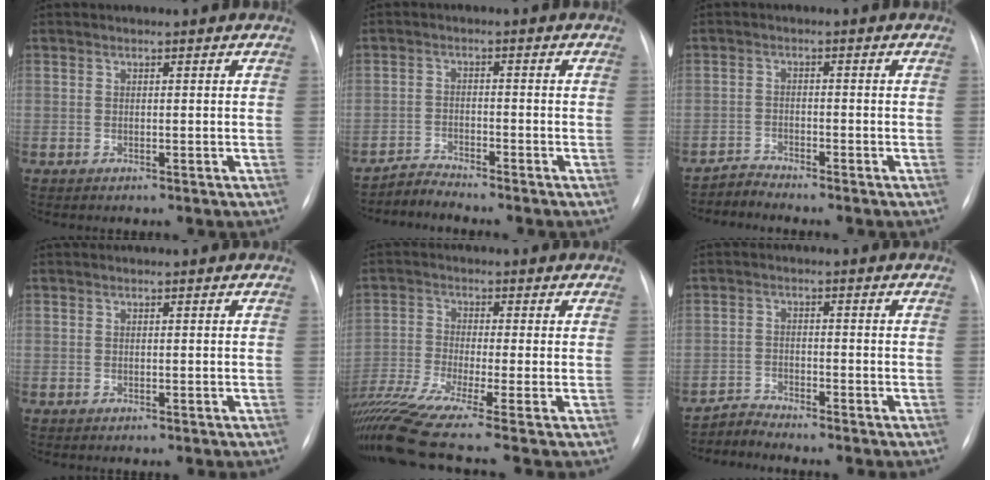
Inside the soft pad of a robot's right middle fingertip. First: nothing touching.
{"total": 2.7, "force": [-2.6, -0.5, -0.6], "torque": [0.015, -0.020, -0.050]}
{"total": 2.2, "force": [-2.0, -0.4, -0.8], "torque": [0.022, -0.015, -0.039]}
{"total": 0.0}
{"total": 14.6, "force": [-10.9, -0.3, 9.7], "torque": [-0.234, -0.024, -0.200]}
{"total": 2.6, "force": [-2.4, -0.5, -0.9], "torque": [0.024, -0.018, -0.047]}